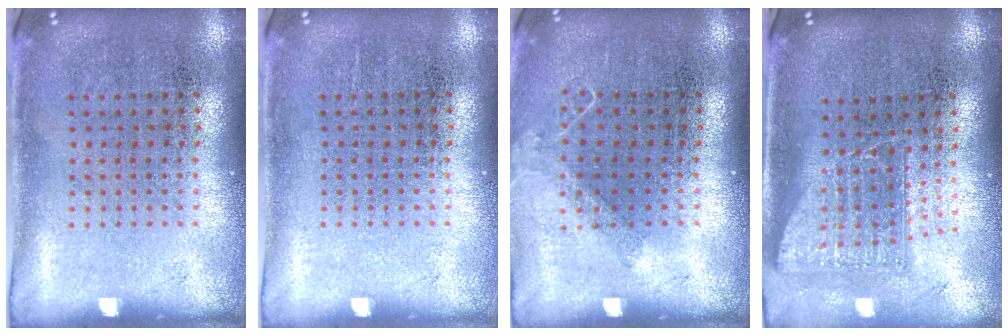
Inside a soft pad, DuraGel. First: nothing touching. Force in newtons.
{"total": 0.0}
{"total": 0.9, "press": 0.9, "slide": 0.1}
{"total": 1.6, "press": 1.3, "slide": 1.0}